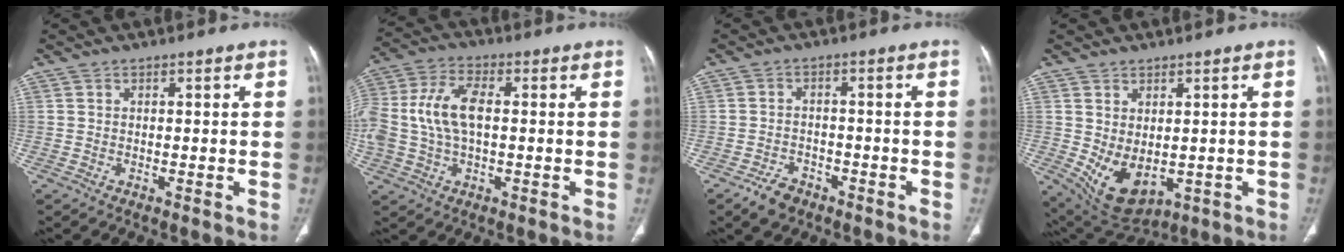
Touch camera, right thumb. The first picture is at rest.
{"total": 13.2, "force": [0.6, 7.5, 10.8], "torque": [-0.241, 0.026, 0.009]}
{"total": 4.6, "force": [-3.2, 2.8, 1.8], "torque": [-0.029, 0.019, -0.049]}
{"total": 9.3, "force": [-1.0, 5.7, 7.3], "torque": [-0.114, -0.007, 0.015]}